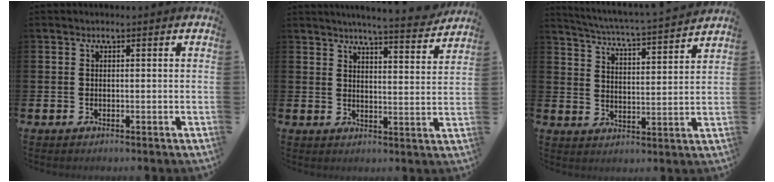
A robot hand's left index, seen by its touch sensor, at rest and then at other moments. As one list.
[{"total": 5.6, "force": [5.4, -0.5, 1.2], "torque": [-0.032, -0.039, 0.092]}, {"total": 5.1, "force": [4.9, -0.3, 1.4], "torque": [-0.051, -0.043, 0.080]}]